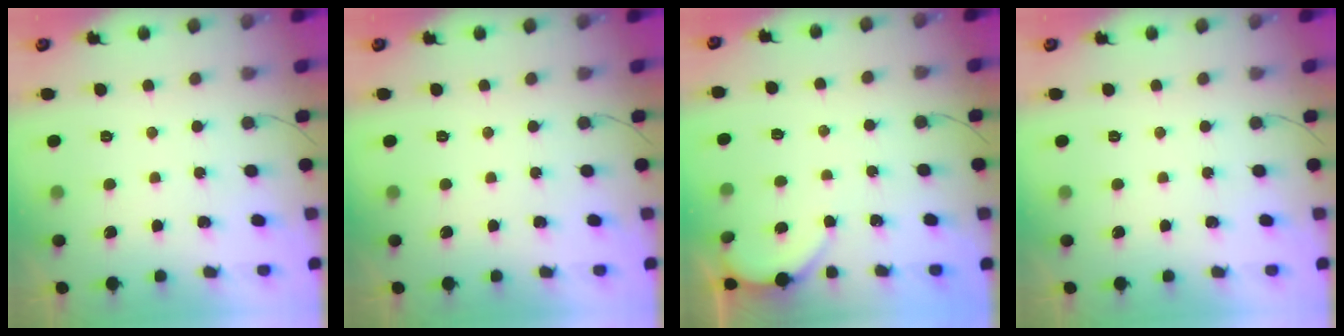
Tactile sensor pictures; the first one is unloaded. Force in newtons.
{"total": 0.0}
{"total": 2.0, "press": 2.0, "slide": 0.2}
{"total": 0.0}